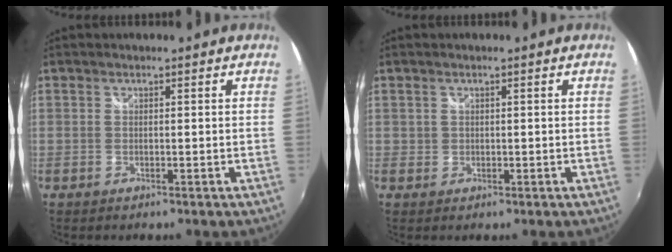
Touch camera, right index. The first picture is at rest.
{"total": 1.0, "force": [0.1, 1.0, 0.1], "torque": [0.002, 0.000, 0.001]}